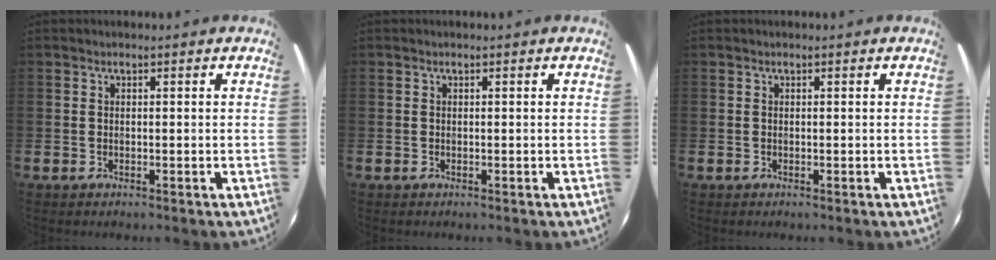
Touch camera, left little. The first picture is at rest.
{"total": 0.0}
{"total": 0.0}